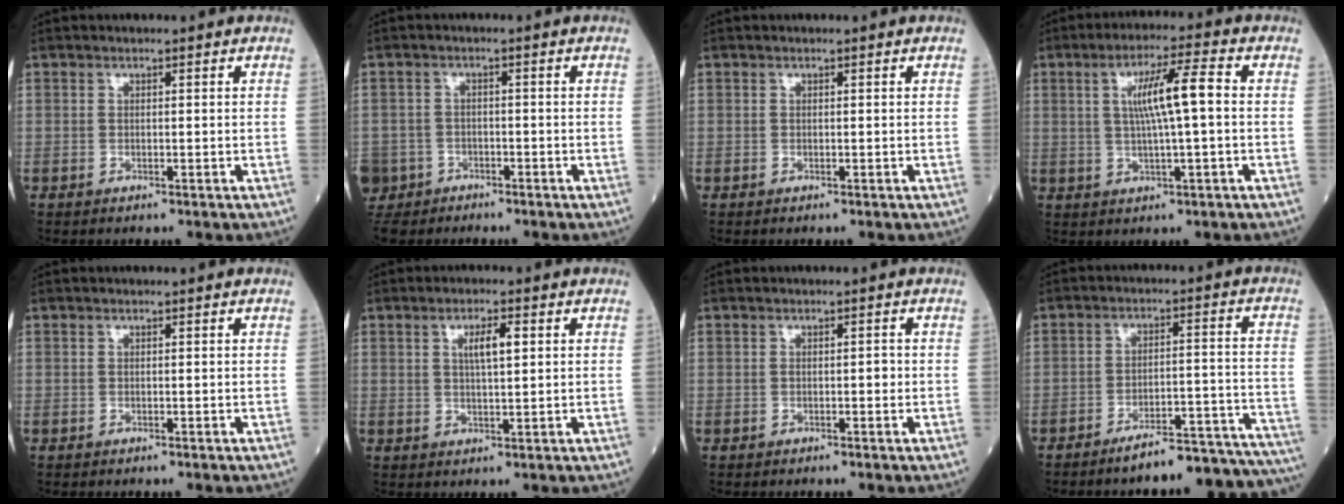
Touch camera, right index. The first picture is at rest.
{"total": 7.5, "force": [-4.6, 5.9, 0.7], "torque": [-0.031, 0.003, -0.082]}
{"total": 0.0}
{"total": 7.8, "force": [0.9, 0.2, 7.7], "torque": [-0.134, 0.010, 0.016]}
{"total": 0.0}
{"total": 4.0, "force": [1.3, 0.7, 3.7], "torque": [-0.064, 0.003, 0.022]}
{"total": 1.1, "force": [-0.2, 0.4, 1.0], "torque": [-0.013, 0.002, -0.003]}
{"total": 15.8, "force": [-14.9, 1.0, 5.1], "torque": [-0.021, 0.039, -0.195]}